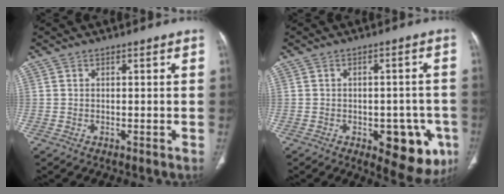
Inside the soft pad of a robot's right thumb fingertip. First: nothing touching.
{"total": 12.3, "force": [-4.7, 6.1, 9.6], "torque": [-0.079, 0.011, -0.047]}